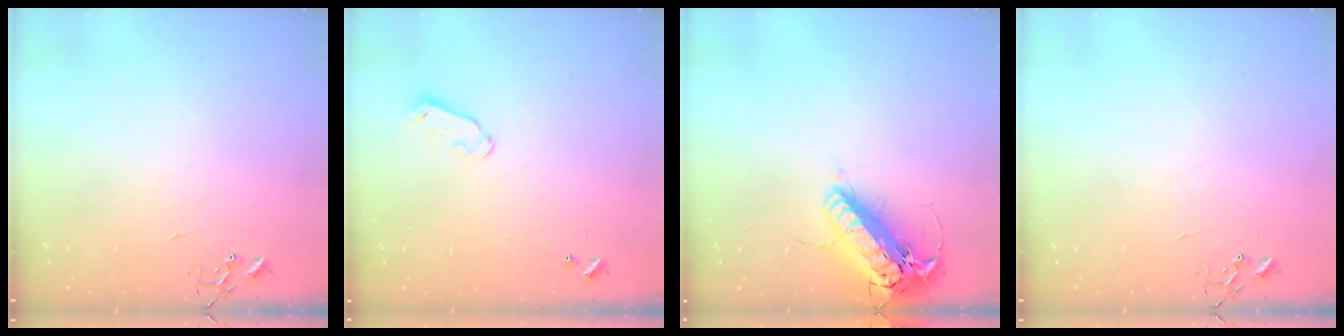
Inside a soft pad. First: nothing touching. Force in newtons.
{"total": 4.0, "press": 4.0, "slide": 0.4}
{"total": 19.5, "press": 19.1, "slide": 3.7}
{"total": 0.0}